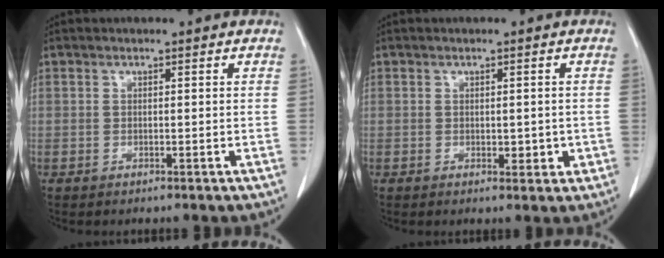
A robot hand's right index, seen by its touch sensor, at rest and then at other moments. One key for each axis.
{"total": 2.3, "fx": -0.2, "fy": 1.4, "fz": 1.8, "tx": -0.015, "ty": 0.003, "tz": 0.007}